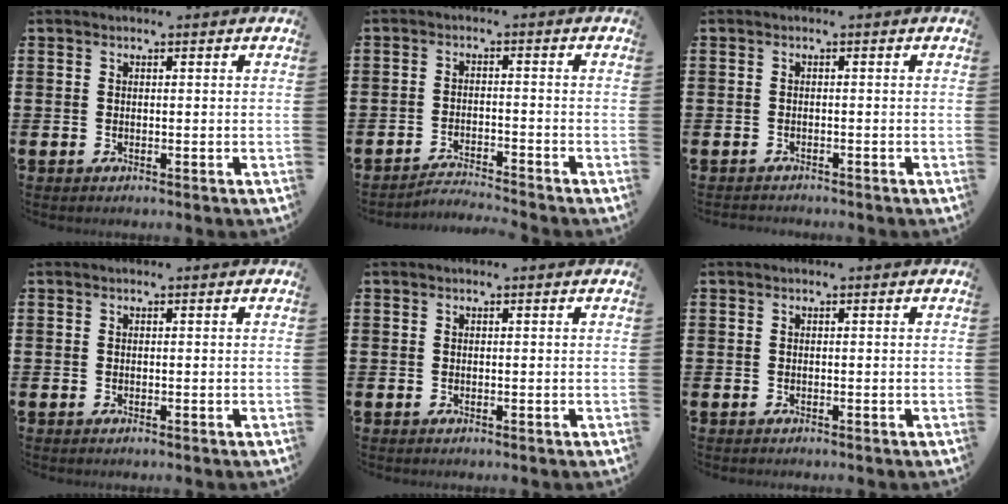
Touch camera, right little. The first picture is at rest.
{"total": 2.4, "force": [-2.4, -0.3, 0.0], "torque": [-0.003, 0.002, -0.051]}
{"total": 0.7, "force": [-0.7, 0.0, -0.1], "torque": [0.000, -0.001, -0.014]}
{"total": 0.0}
{"total": 0.0}
{"total": 0.0}